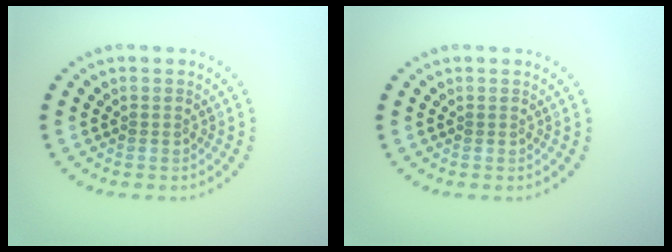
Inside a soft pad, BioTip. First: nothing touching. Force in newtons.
{"total": 0.0}